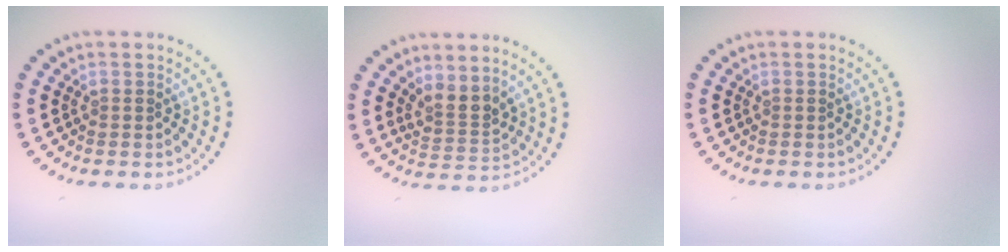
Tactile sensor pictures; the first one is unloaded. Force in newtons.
{"total": 2.5, "press": 1.8, "slide": 1.7}
{"total": 0.0}